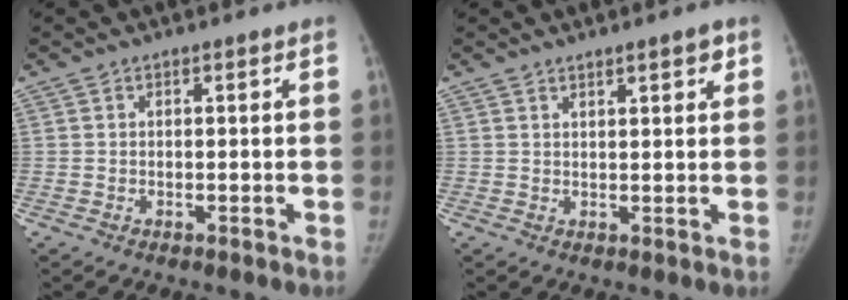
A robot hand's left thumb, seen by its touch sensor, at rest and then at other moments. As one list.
[{"total": 3.1, "force": [2.0, 0.7, 2.2], "torque": [-0.024, -0.010, 0.028]}]